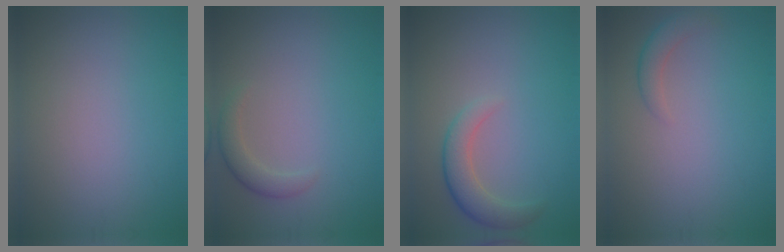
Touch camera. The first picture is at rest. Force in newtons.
{"total": 1.8, "press": 1.8, "slide": 0.0}
{"total": 3.0, "press": 3.0, "slide": 0.4}
{"total": 1.6, "press": 1.6, "slide": 0.1}